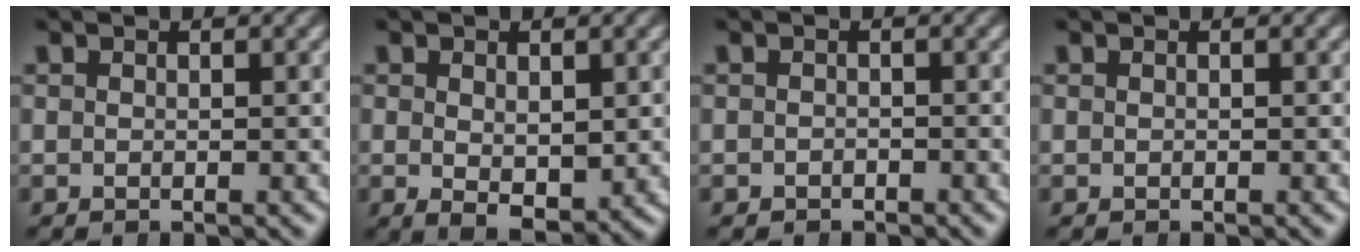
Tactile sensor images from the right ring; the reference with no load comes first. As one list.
[{"total": 3.4, "force": [-1.0, 1.4, 2.9], "torque": [-0.039, -0.027, 0.003]}, {"total": 0.7, "force": [-0.7, 0.0, -0.3], "torque": [0.011, -0.008, -0.006]}, {"total": 0.0}]